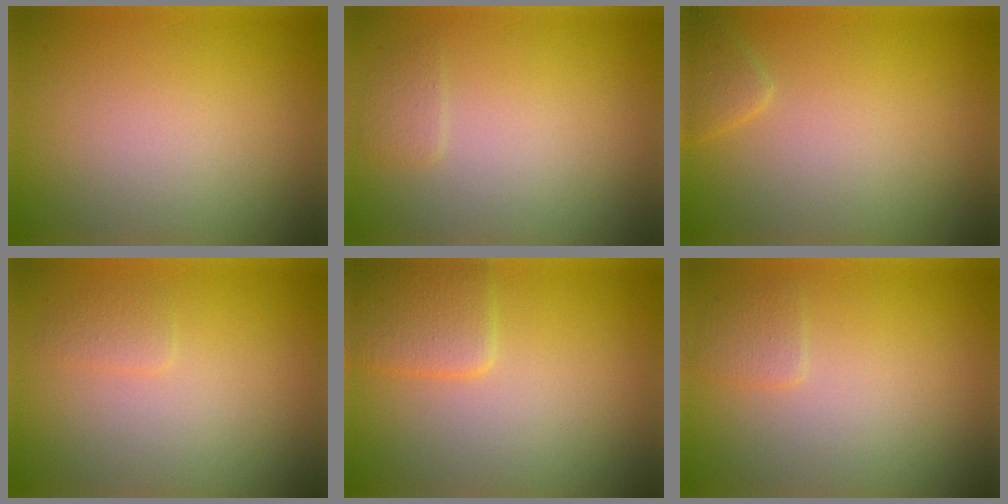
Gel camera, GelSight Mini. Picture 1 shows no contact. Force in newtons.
{"total": 1.0, "press": 1.0, "slide": 0.1}
{"total": 1.4, "press": 1.4, "slide": 0.1}
{"total": 1.0, "press": 1.0, "slide": 0.0}
{"total": 2.9, "press": 2.9, "slide": 0.2}
{"total": 1.2, "press": 1.2, "slide": 0.1}